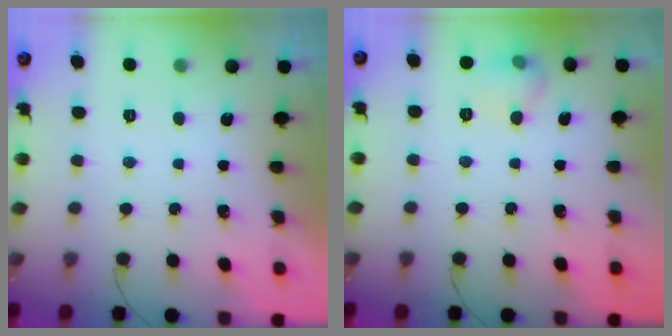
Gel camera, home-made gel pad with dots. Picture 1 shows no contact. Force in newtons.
{"total": 5.9, "press": 5.7, "slide": 1.6}